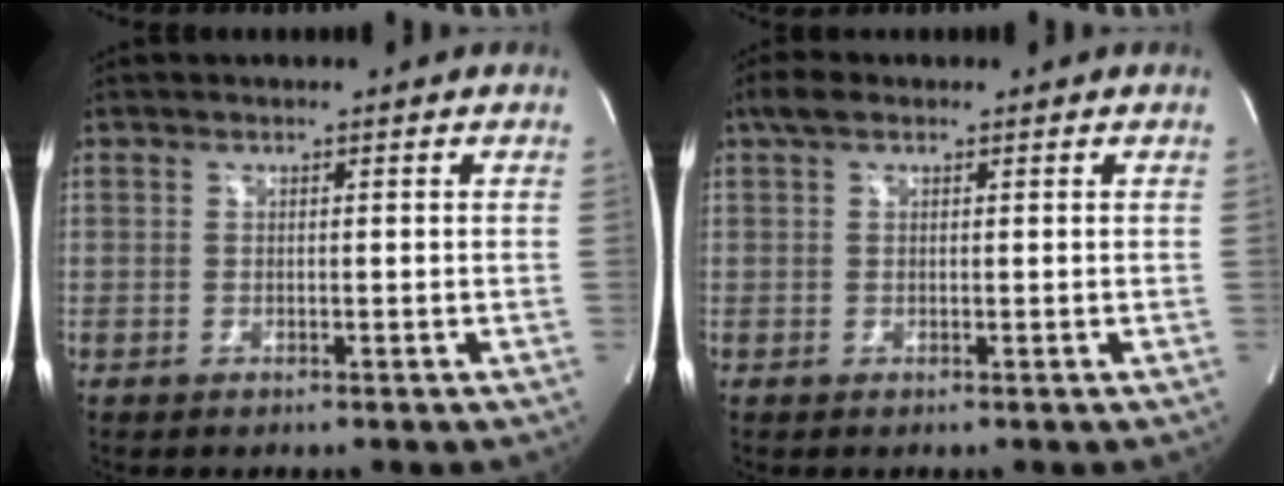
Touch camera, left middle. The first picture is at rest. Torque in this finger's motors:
{"motor_torque": [0.25, -0.35, -0.08, 0.00]}